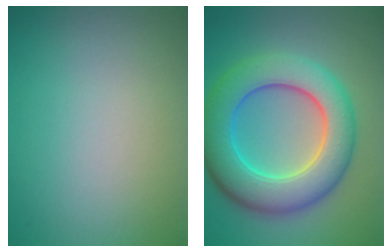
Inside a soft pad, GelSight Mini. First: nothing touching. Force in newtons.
{"total": 9.7, "press": 9.7, "slide": 0.2}